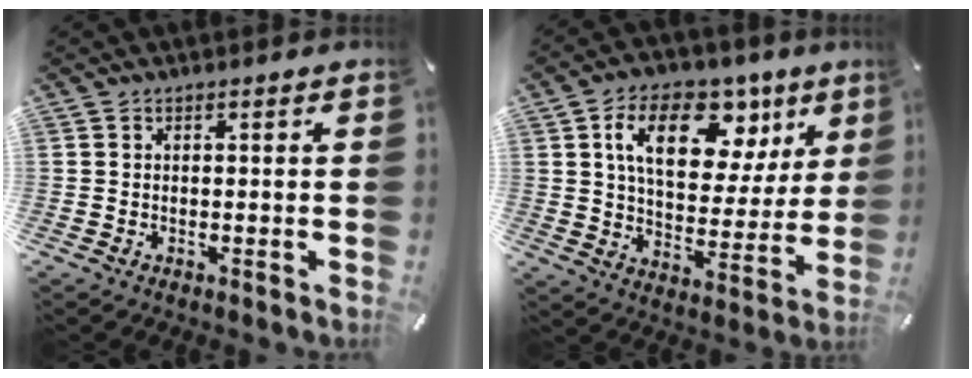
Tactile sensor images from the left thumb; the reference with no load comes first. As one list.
[{"total": 18.1, "force": [8.3, 10.7, 12.1], "torque": [-0.186, -0.025, 0.139]}]